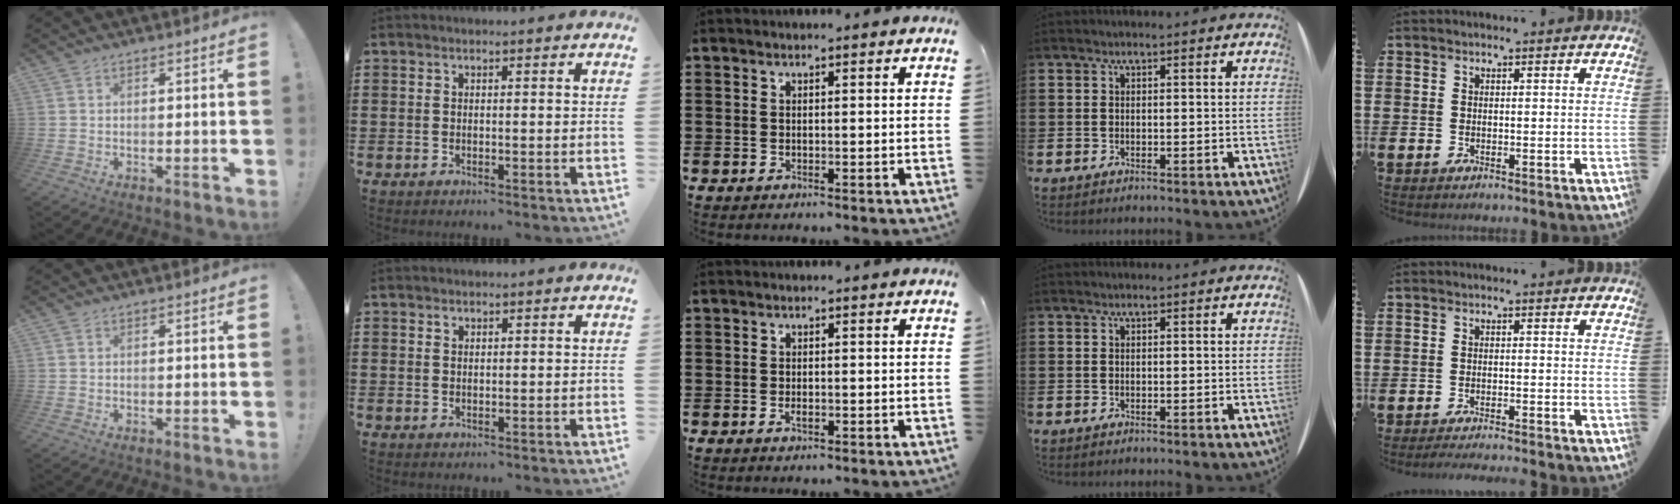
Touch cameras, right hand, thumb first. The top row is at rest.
{"index": {"total": 0.7, "force": [0.5, 0.5, 0.3], "torque": [-0.007, 0.003, 0.010]}, "middle": {"total": 0.9, "force": [-0.4, 0.5, 0.7], "torque": [-0.015, -0.005, -0.006]}, "little": {"total": 1.5, "force": [-1.4, -0.2, 0.4], "torque": [-0.006, 0.002, -0.027]}}